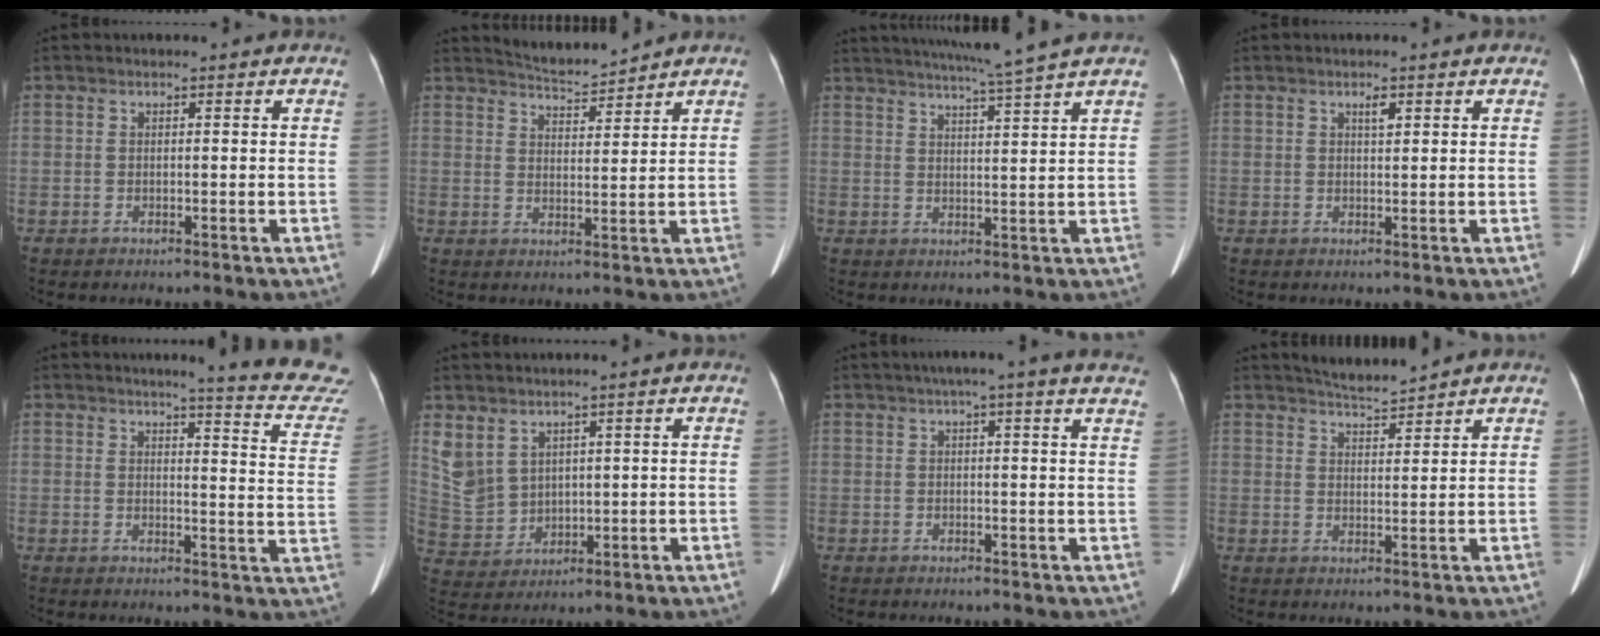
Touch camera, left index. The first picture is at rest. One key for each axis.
{"total": 4.8, "fx": 4.8, "fy": -0.4, "fz": 0.2, "tx": -0.011, "ty": -0.001, "tz": 0.085}
{"total": 9.8, "fx": 8.5, "fy": -2.2, "fz": 4.4, "tx": -0.072, "ty": -0.009, "tz": 0.122}
{"total": 1.3, "fx": 0.7, "fy": 0.4, "fz": 1.0, "tx": -0.015, "ty": -0.004, "tz": 0.012}
{"total": 13.7, "fx": 12.9, "fy": -0.8, "fz": 4.4, "tx": -0.041, "ty": -0.104, "tz": 0.123}
{"total": 8.1, "fx": 5.0, "fy": 5.8, "fz": 2.8, "tx": -0.076, "ty": -0.002, "tz": 0.126}
{"total": 11.5, "fx": 9.4, "fy": 0.0, "fz": 6.6, "tx": -0.092, "ty": 0.024, "tz": 0.094}
{"total": 4.2, "fx": 4.1, "fy": -0.4, "fz": 0.8, "tx": -0.017, "ty": 0.002, "tz": 0.075}